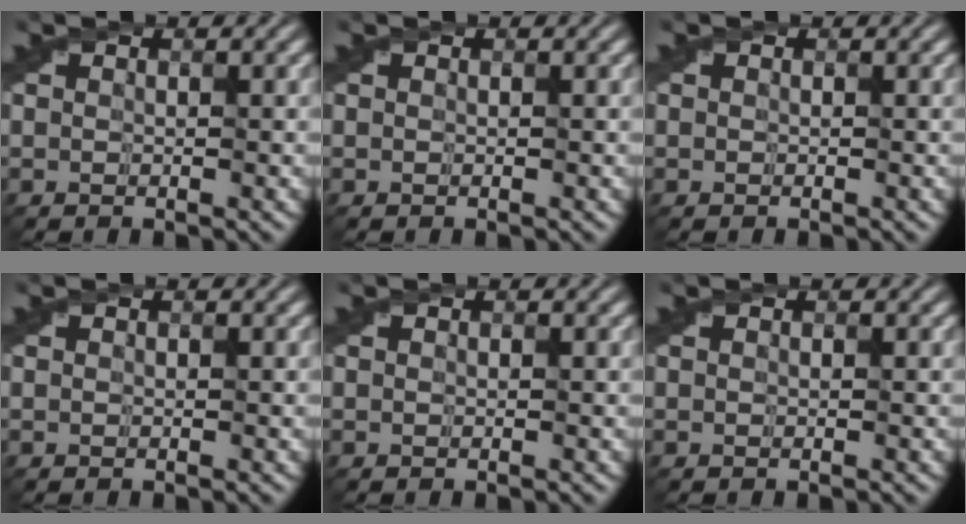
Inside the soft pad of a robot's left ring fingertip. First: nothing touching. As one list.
[{"total": 0.0}, {"total": 1.0, "force": [0.1, 1.0, 0.2], "torque": [-0.003, -0.004, -0.002]}, {"total": 0.0}, {"total": 0.0}, {"total": 0.0}]